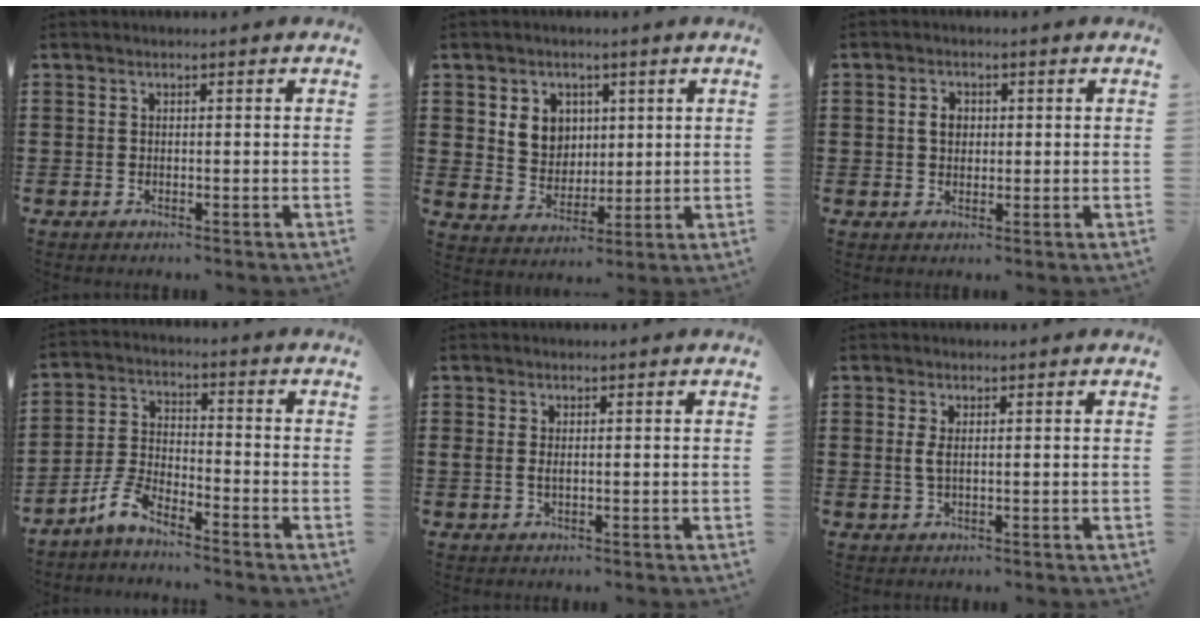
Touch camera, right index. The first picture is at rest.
{"total": 5.4, "force": [1.9, 4.8, 1.7], "torque": [-0.040, 0.009, 0.030]}
{"total": 2.5, "force": [0.3, 1.9, 1.6], "torque": [-0.036, 0.010, 0.004]}
{"total": 5.4, "force": [-4.7, 1.1, 2.6], "torque": [-0.078, -0.003, -0.098]}
{"total": 1.1, "force": [0.2, 0.4, 1.0], "torque": [-0.022, 0.004, 0.002]}
{"total": 1.7, "force": [0.4, 0.5, 1.6], "torque": [-0.031, 0.003, 0.005]}